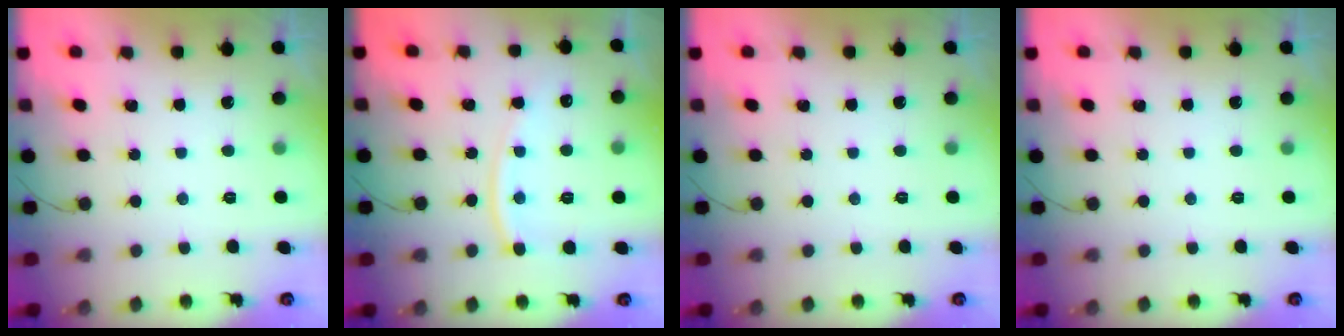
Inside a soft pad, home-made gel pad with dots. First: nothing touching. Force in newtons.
{"total": 9.7, "press": 9.7, "slide": 0.5}
{"total": 0.0}
{"total": 0.0}